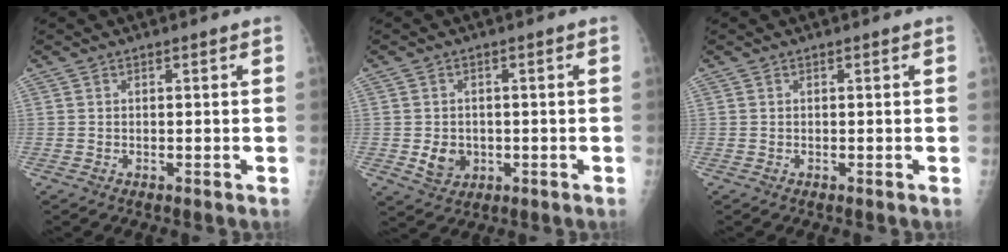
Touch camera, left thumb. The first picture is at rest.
{"total": 4.6, "force": [-0.8, 3.9, 2.3], "torque": [-0.024, 0.002, -0.003]}
{"total": 0.0}